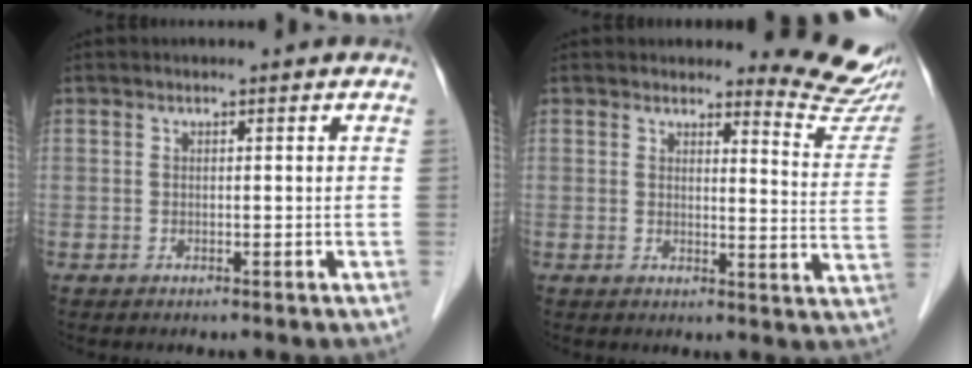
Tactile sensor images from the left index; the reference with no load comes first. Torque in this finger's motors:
{"motor_torque": [1.05, -1.09, 0.18, 0.01]}